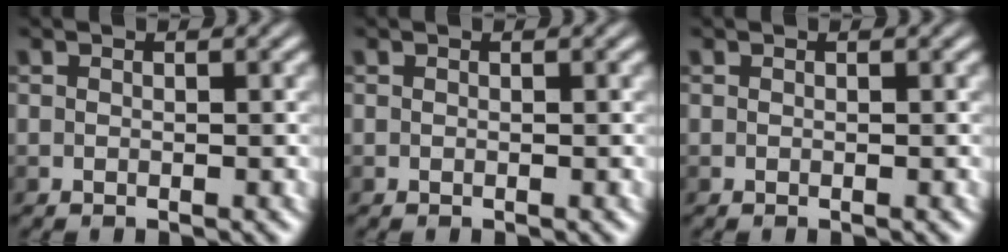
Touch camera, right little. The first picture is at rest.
{"total": 0.0}
{"total": 0.0}